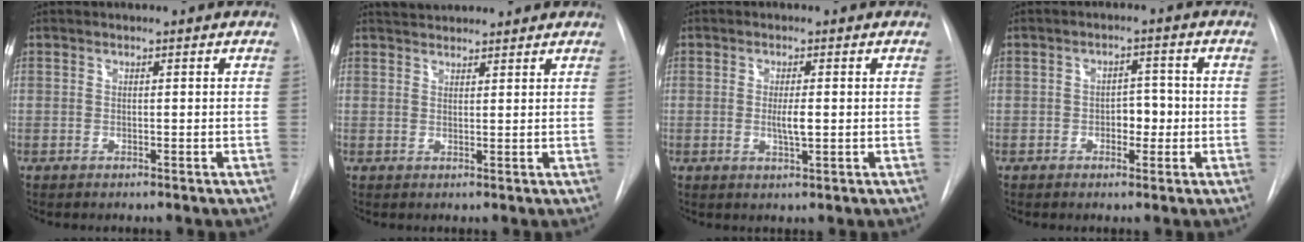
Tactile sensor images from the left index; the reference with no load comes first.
{"total": 5.3, "force": [5.0, 1.0, 1.4], "torque": [-0.022, 0.034, 0.073]}
{"total": 2.5, "force": [-0.4, 0.3, 2.5], "torque": [-0.046, -0.008, -0.007]}
{"total": 3.3, "force": [-1.1, 1.9, 2.4], "torque": [-0.025, 0.003, -0.015]}